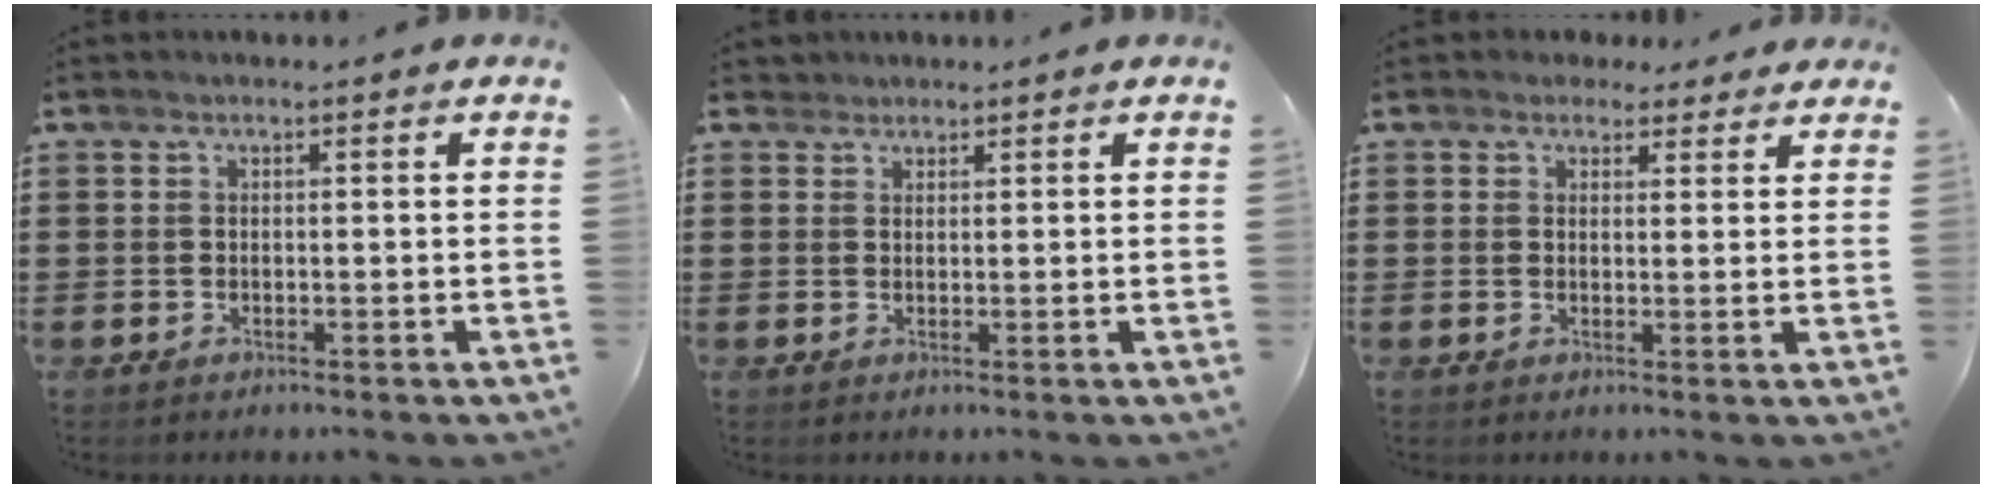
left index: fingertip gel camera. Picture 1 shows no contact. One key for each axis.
{"total": 1.6, "fx": 1.4, "fy": 0.8, "fz": 0.0, "tx": -0.004, "ty": 0.006, "tz": 0.029}
{"total": 2.7, "fx": 2.1, "fy": 1.5, "fz": 0.5, "tx": -0.010, "ty": 0.003, "tz": 0.038}